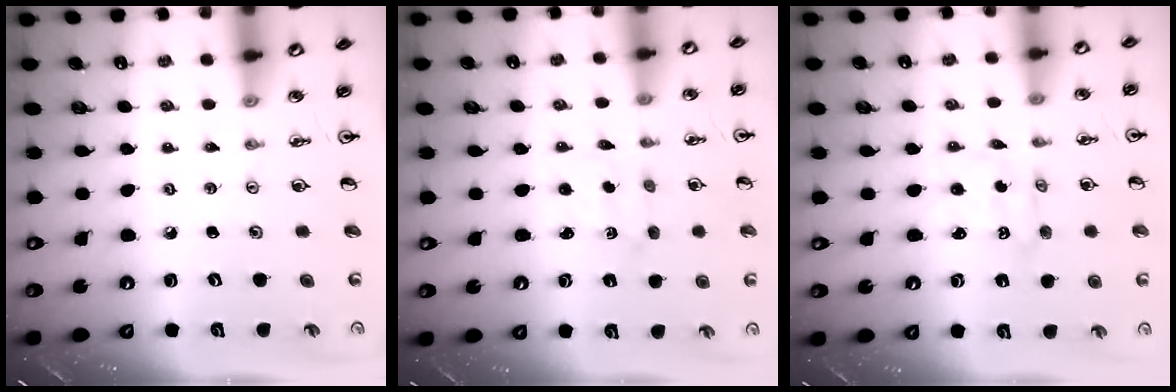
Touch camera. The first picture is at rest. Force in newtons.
{"total": 1.5, "press": 1.3, "slide": 0.7}
{"total": 1.2, "press": 1.2, "slide": 0.1}